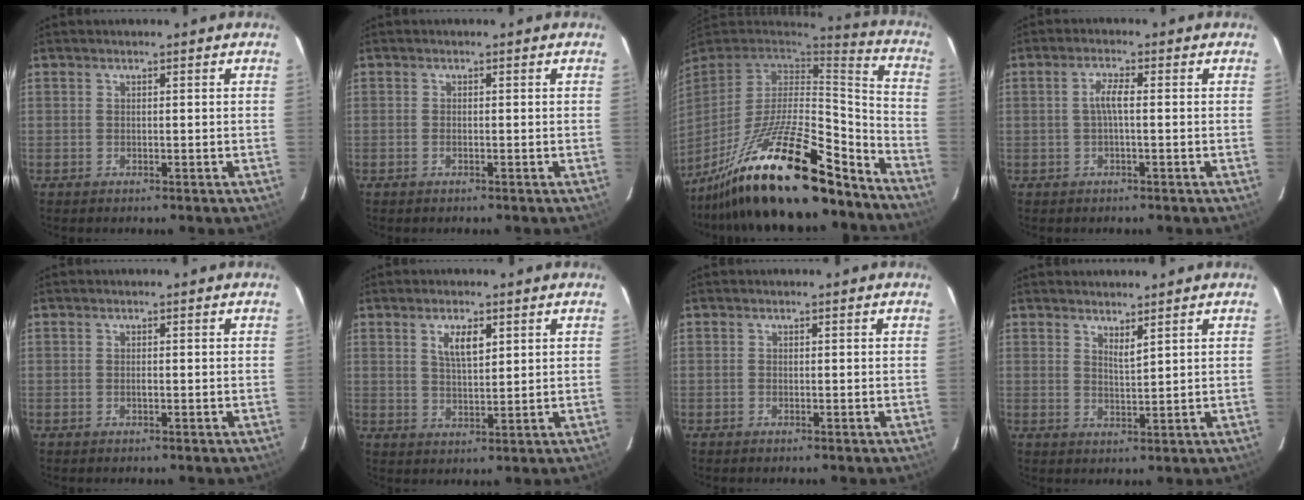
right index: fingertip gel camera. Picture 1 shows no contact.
{"total": 0.6, "force": [-0.2, 0.2, 0.5], "torque": [-0.010, 0.000, -0.005]}
{"total": 27.3, "force": [-20.6, 6.5, 16.7], "torque": [-0.298, -0.029, -0.339]}
{"total": 2.7, "force": [-0.2, 0.3, 2.7], "torque": [-0.055, 0.007, -0.004]}
{"total": 0.5, "force": [-0.2, 0.3, 0.4], "torque": [-0.008, 0.001, -0.004]}
{"total": 4.9, "force": [2.2, 1.8, 3.9], "torque": [-0.069, 0.003, 0.041]}
{"total": 0.0}
{"total": 2.4, "force": [1.9, 0.1, 1.5], "torque": [-0.026, -0.003, 0.031]}